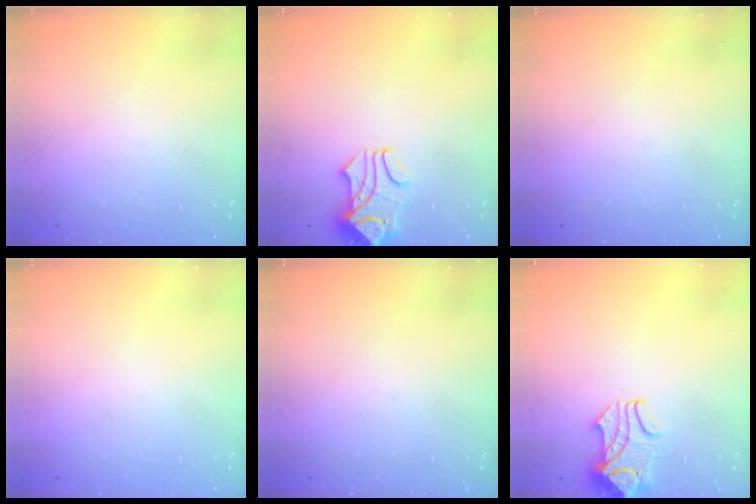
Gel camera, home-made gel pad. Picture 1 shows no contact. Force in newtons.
{"total": 1.7, "press": 1.3, "slide": 1.1}
{"total": 0.0}
{"total": 0.0}
{"total": 0.0}
{"total": 2.1, "press": 1.9, "slide": 0.9}